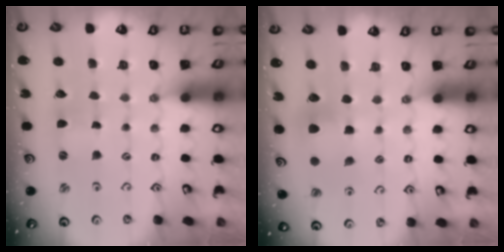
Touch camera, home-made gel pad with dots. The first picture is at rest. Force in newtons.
{"total": 5.7, "press": 5.7, "slide": 0.6}